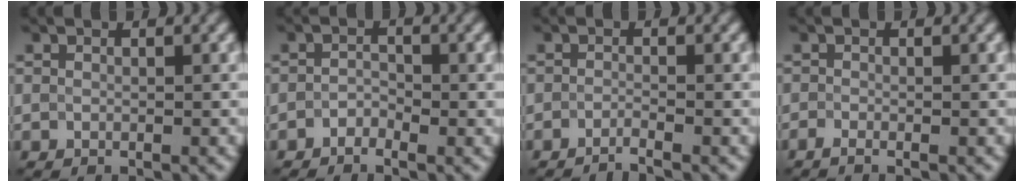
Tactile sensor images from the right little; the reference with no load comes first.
{"total": 1.4, "force": [-1.4, 0.1, -0.3], "torque": [0.000, 0.003, -0.021]}
{"total": 1.7, "force": [-1.6, -0.4, -0.3], "torque": [0.011, -0.005, -0.031]}
{"total": 1.4, "force": [-1.4, -0.2, 0.2], "torque": [-0.004, -0.009, -0.021]}